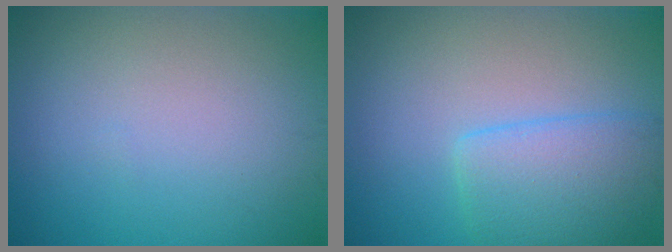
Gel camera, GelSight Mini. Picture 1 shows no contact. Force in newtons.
{"total": 4.3, "press": 4.3, "slide": 0.3}